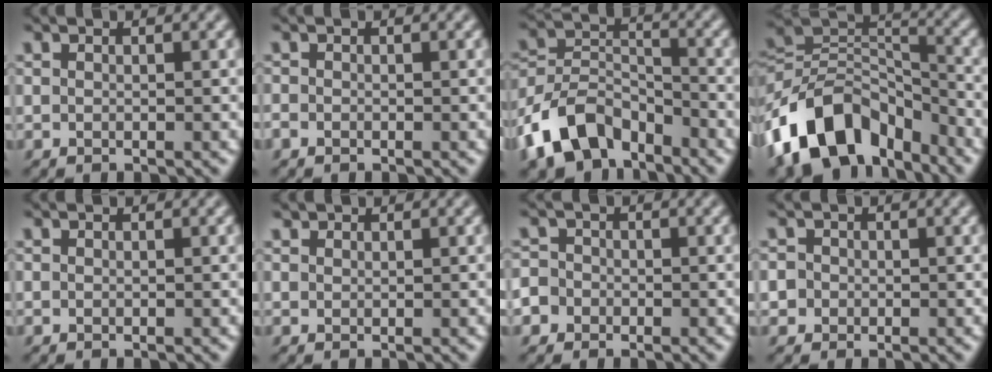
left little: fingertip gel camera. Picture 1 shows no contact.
{"total": 0.8, "force": [-0.5, 0.5, 0.1], "torque": [-0.002, -0.002, -0.012]}
{"total": 8.9, "force": [-5.9, 5.2, 4.1], "torque": [-0.079, -0.001, -0.129]}
{"total": 12.4, "force": [-7.5, 7.4, 6.5], "torque": [-0.117, 0.025, -0.153]}
{"total": 0.0}
{"total": 0.6, "force": [0.5, 0.4, 0.0], "torque": [0.000, 0.001, 0.010]}
{"total": 3.6, "force": [-1.6, 3.2, 0.7], "torque": [0.003, 0.007, -0.050]}
{"total": 2.6, "force": [0.1, 2.5, 0.8], "torque": [0.003, 0.017, -0.013]}